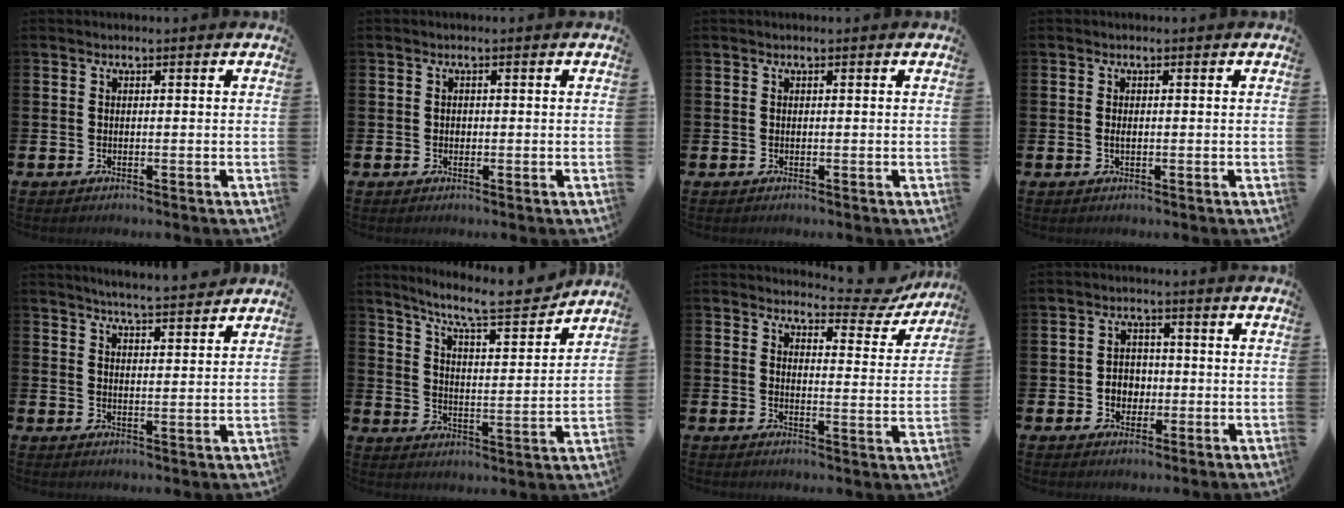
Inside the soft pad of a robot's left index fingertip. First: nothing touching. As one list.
[{"total": 0.6, "force": [0.0, 0.6, 0.1], "torque": [0.001, 0.004, -0.002]}, {"total": 0.0}, {"total": 0.8, "force": [0.0, 0.4, 0.7], "torque": [-0.017, 0.004, -0.001]}, {"total": 4.9, "force": [4.9, -0.3, 0.6], "torque": [-0.019, -0.030, 0.086]}, {"total": 9.2, "force": [8.3, 1.0, 3.9], "torque": [-0.098, -0.053, 0.141]}, {"total": 4.4, "force": [4.0, 1.5, 0.8], "torque": [-0.005, -0.035, 0.061]}, {"total": 3.1, "force": [-0.6, 2.8, 1.3], "torque": [-0.020, 0.003, -0.019]}]